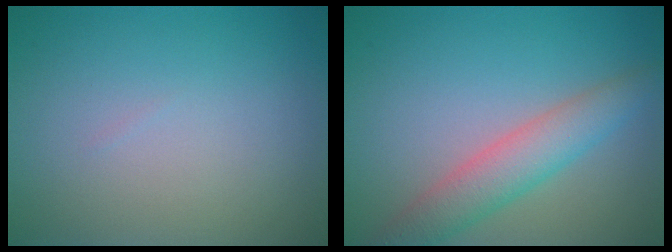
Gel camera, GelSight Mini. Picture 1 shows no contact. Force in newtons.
{"total": 4.0, "press": 4.0, "slide": 0.2}